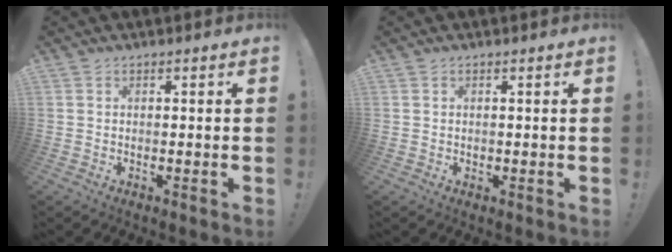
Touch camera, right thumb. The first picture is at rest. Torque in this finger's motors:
{"motor_torque": [0.02, 0.37, 0.19, -0.24, 0.05]}